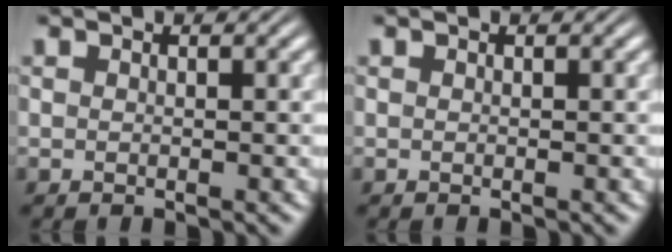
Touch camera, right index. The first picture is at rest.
{"total": 0.0}